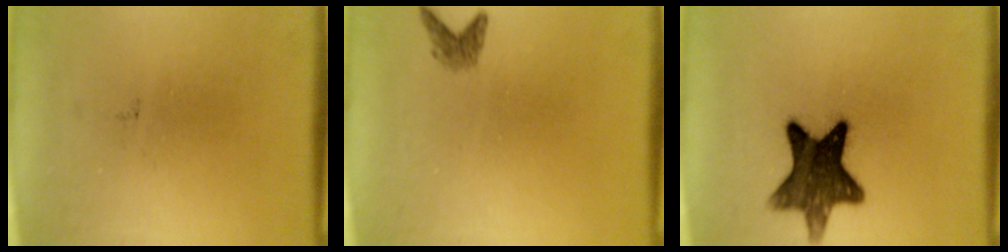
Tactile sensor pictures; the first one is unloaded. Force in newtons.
{"total": 1.5}
{"total": 11.9}